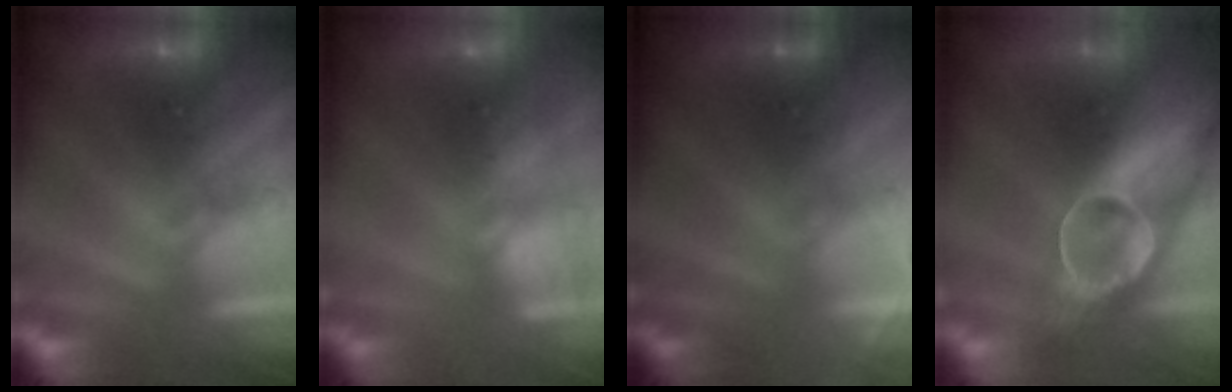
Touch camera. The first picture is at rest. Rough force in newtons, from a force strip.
{"total": 7.3}
{"total": 3.1}
{"total": 7.3}